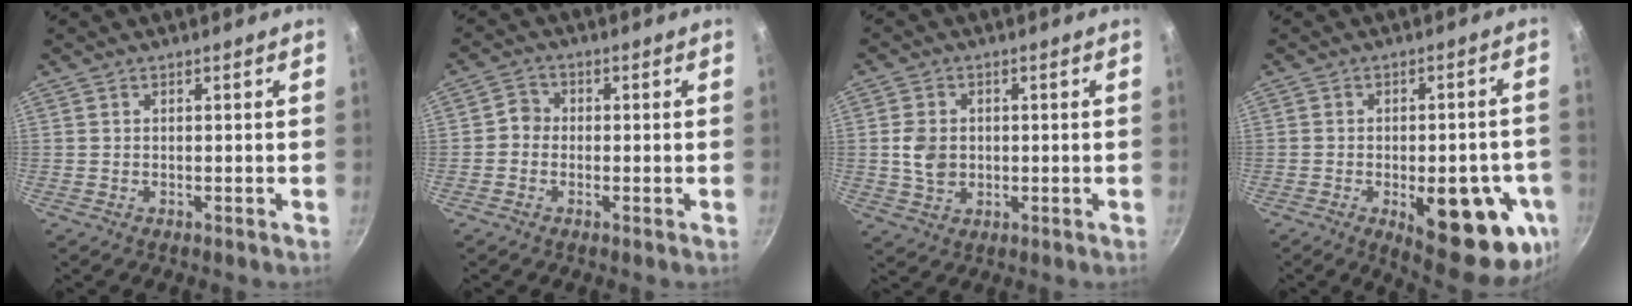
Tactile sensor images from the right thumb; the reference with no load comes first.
{"total": 2.9, "force": [-0.6, 2.6, 1.0], "torque": [0.001, 0.010, -0.020]}
{"total": 5.8, "force": [0.2, 4.6, 3.6], "torque": [-0.056, 0.001, 0.004]}
{"total": 19.2, "force": [-6.2, 7.9, 16.3], "torque": [-0.161, 0.003, -0.071]}